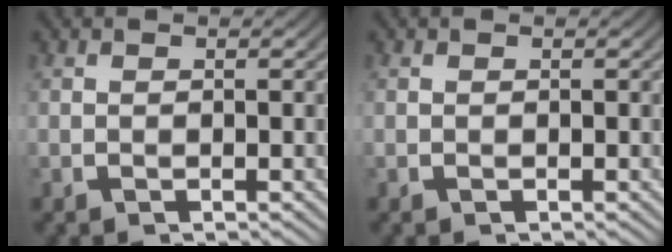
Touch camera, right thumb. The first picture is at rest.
{"total": 0.0}